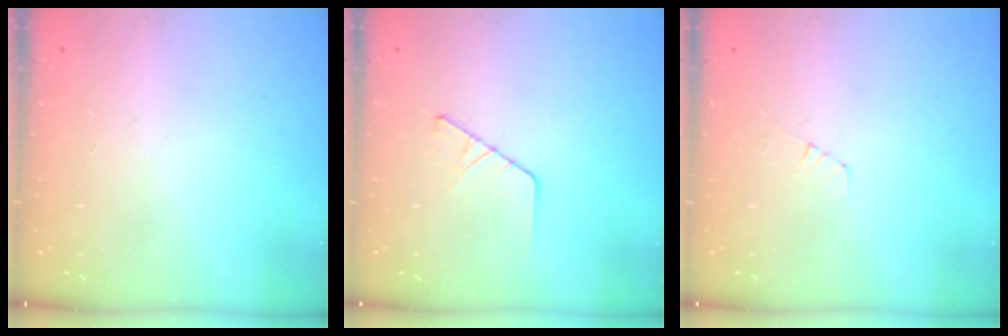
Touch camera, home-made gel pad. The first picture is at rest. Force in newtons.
{"total": 3.7, "press": 3.7, "slide": 0.3}
{"total": 3.5, "press": 3.4, "slide": 0.5}